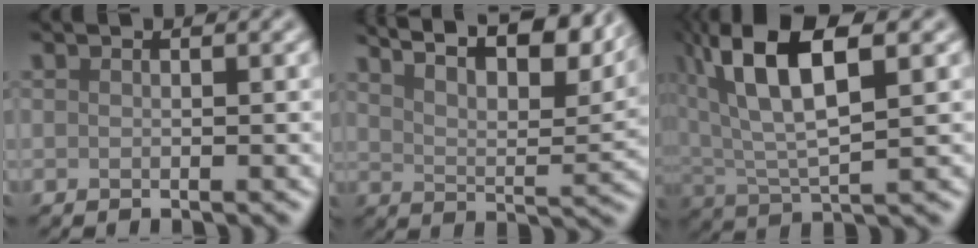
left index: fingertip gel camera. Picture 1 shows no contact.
{"total": 14.6, "force": [10.9, 4.2, 8.8], "torque": [-0.116, 0.041, 0.123]}
{"total": 10.9, "force": [4.7, 4.2, 8.9], "torque": [-0.175, 0.021, 0.079]}